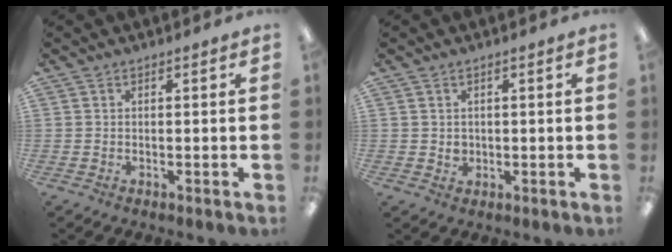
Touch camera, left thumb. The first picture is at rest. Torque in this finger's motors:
{"motor_torque": [-0.19, -0.18, 0.05, -0.25, 0.00]}